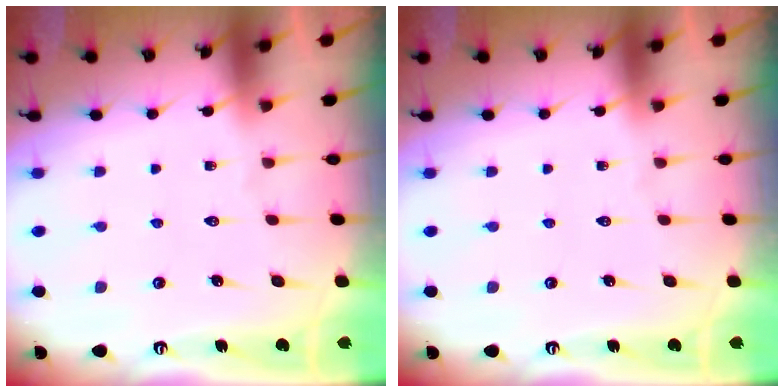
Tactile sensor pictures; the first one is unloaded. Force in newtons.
{"total": 0.0}